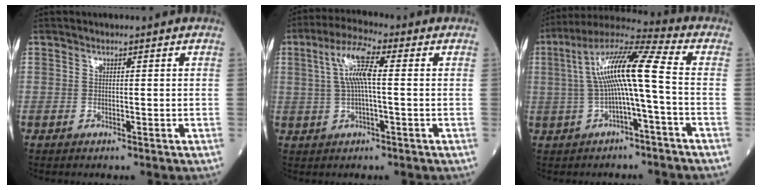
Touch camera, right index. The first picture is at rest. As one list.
[{"total": 7.2, "force": [1.2, 0.9, 7.0], "torque": [-0.145, 0.016, 0.020]}, {"total": 11.7, "force": [-0.2, 0.4, 11.6], "torque": [-0.216, 0.036, -0.008]}]